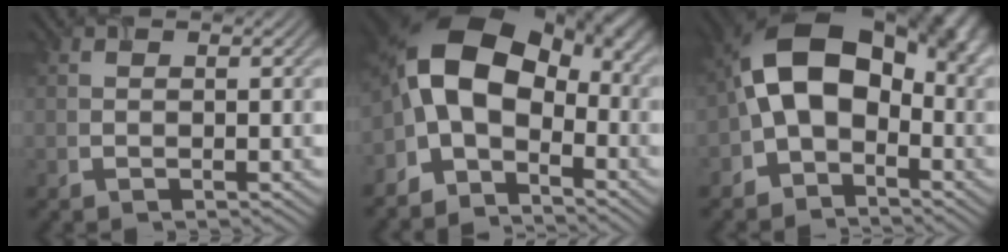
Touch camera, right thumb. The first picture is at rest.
{"total": 11.9, "force": [-2.6, 7.2, 9.2], "torque": [-0.188, 0.017, -0.063]}
{"total": 12.6, "force": [-0.6, 8.1, 9.6], "torque": [-0.173, 0.024, -0.024]}